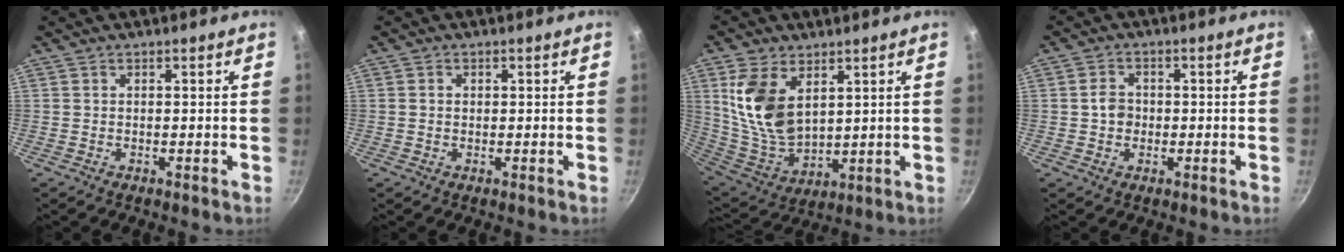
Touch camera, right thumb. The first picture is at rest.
{"total": 1.1, "force": [0.1, 0.9, 0.5], "torque": [-0.007, 0.005, 0.001]}
{"total": 14.3, "force": [5.1, 8.6, 10.3], "torque": [-0.186, -0.041, 0.114]}
{"total": 3.6, "force": [-0.3, 3.1, 1.9], "torque": [-0.016, 0.011, -0.007]}